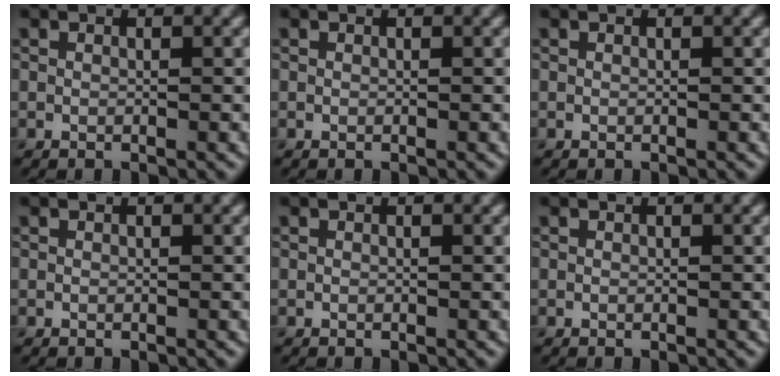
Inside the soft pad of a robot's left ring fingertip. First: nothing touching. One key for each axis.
{"total": 0.0}
{"total": 0.0}
{"total": 0.0}
{"total": 0.0}
{"total": 0.0}